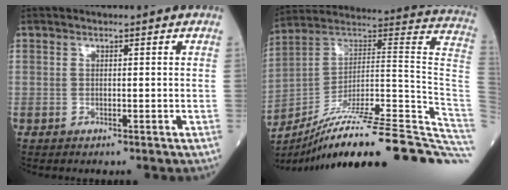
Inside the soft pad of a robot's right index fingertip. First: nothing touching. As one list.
[{"total": 33.1, "force": [-24.3, 1.1, 22.4], "torque": [-0.199, 0.006, -0.356]}]